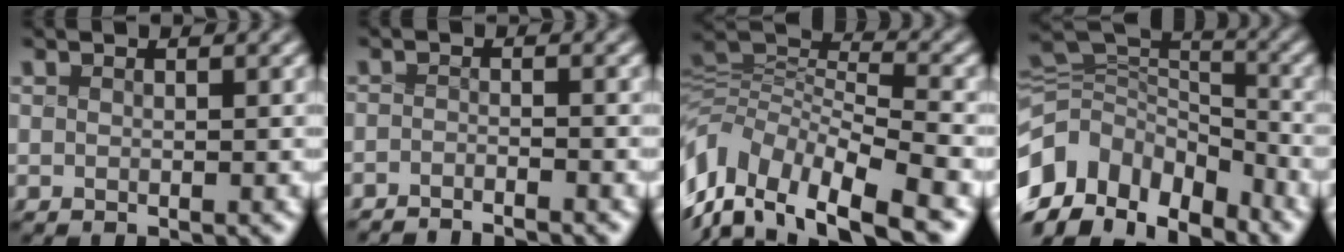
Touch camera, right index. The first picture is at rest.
{"total": 3.3, "force": [-3.3, 0.1, -0.3], "torque": [0.008, -0.003, -0.062]}
{"total": 13.1, "force": [-4.3, 9.5, 8.1], "torque": [-0.182, -0.030, -0.069]}
{"total": 15.8, "force": [-6.4, 11.9, 8.2], "torque": [-0.176, -0.040, -0.103]}